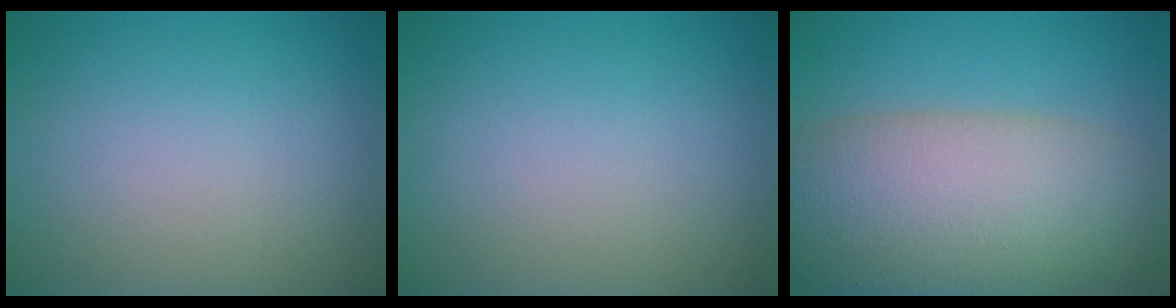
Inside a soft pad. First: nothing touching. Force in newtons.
{"total": 0.0}
{"total": 11.4, "press": 11.4, "slide": 1.0}